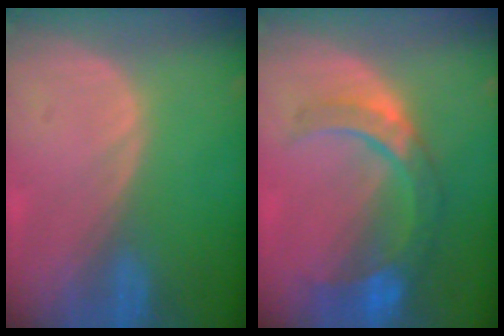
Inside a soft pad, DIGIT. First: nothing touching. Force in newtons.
{"total": 8.9, "press": 7.8, "slide": 4.2}